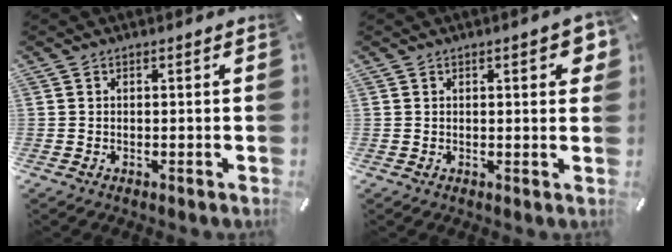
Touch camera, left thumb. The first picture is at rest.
{"total": 4.4, "force": [1.7, 1.4, 3.8], "torque": [-0.052, -0.003, 0.023]}